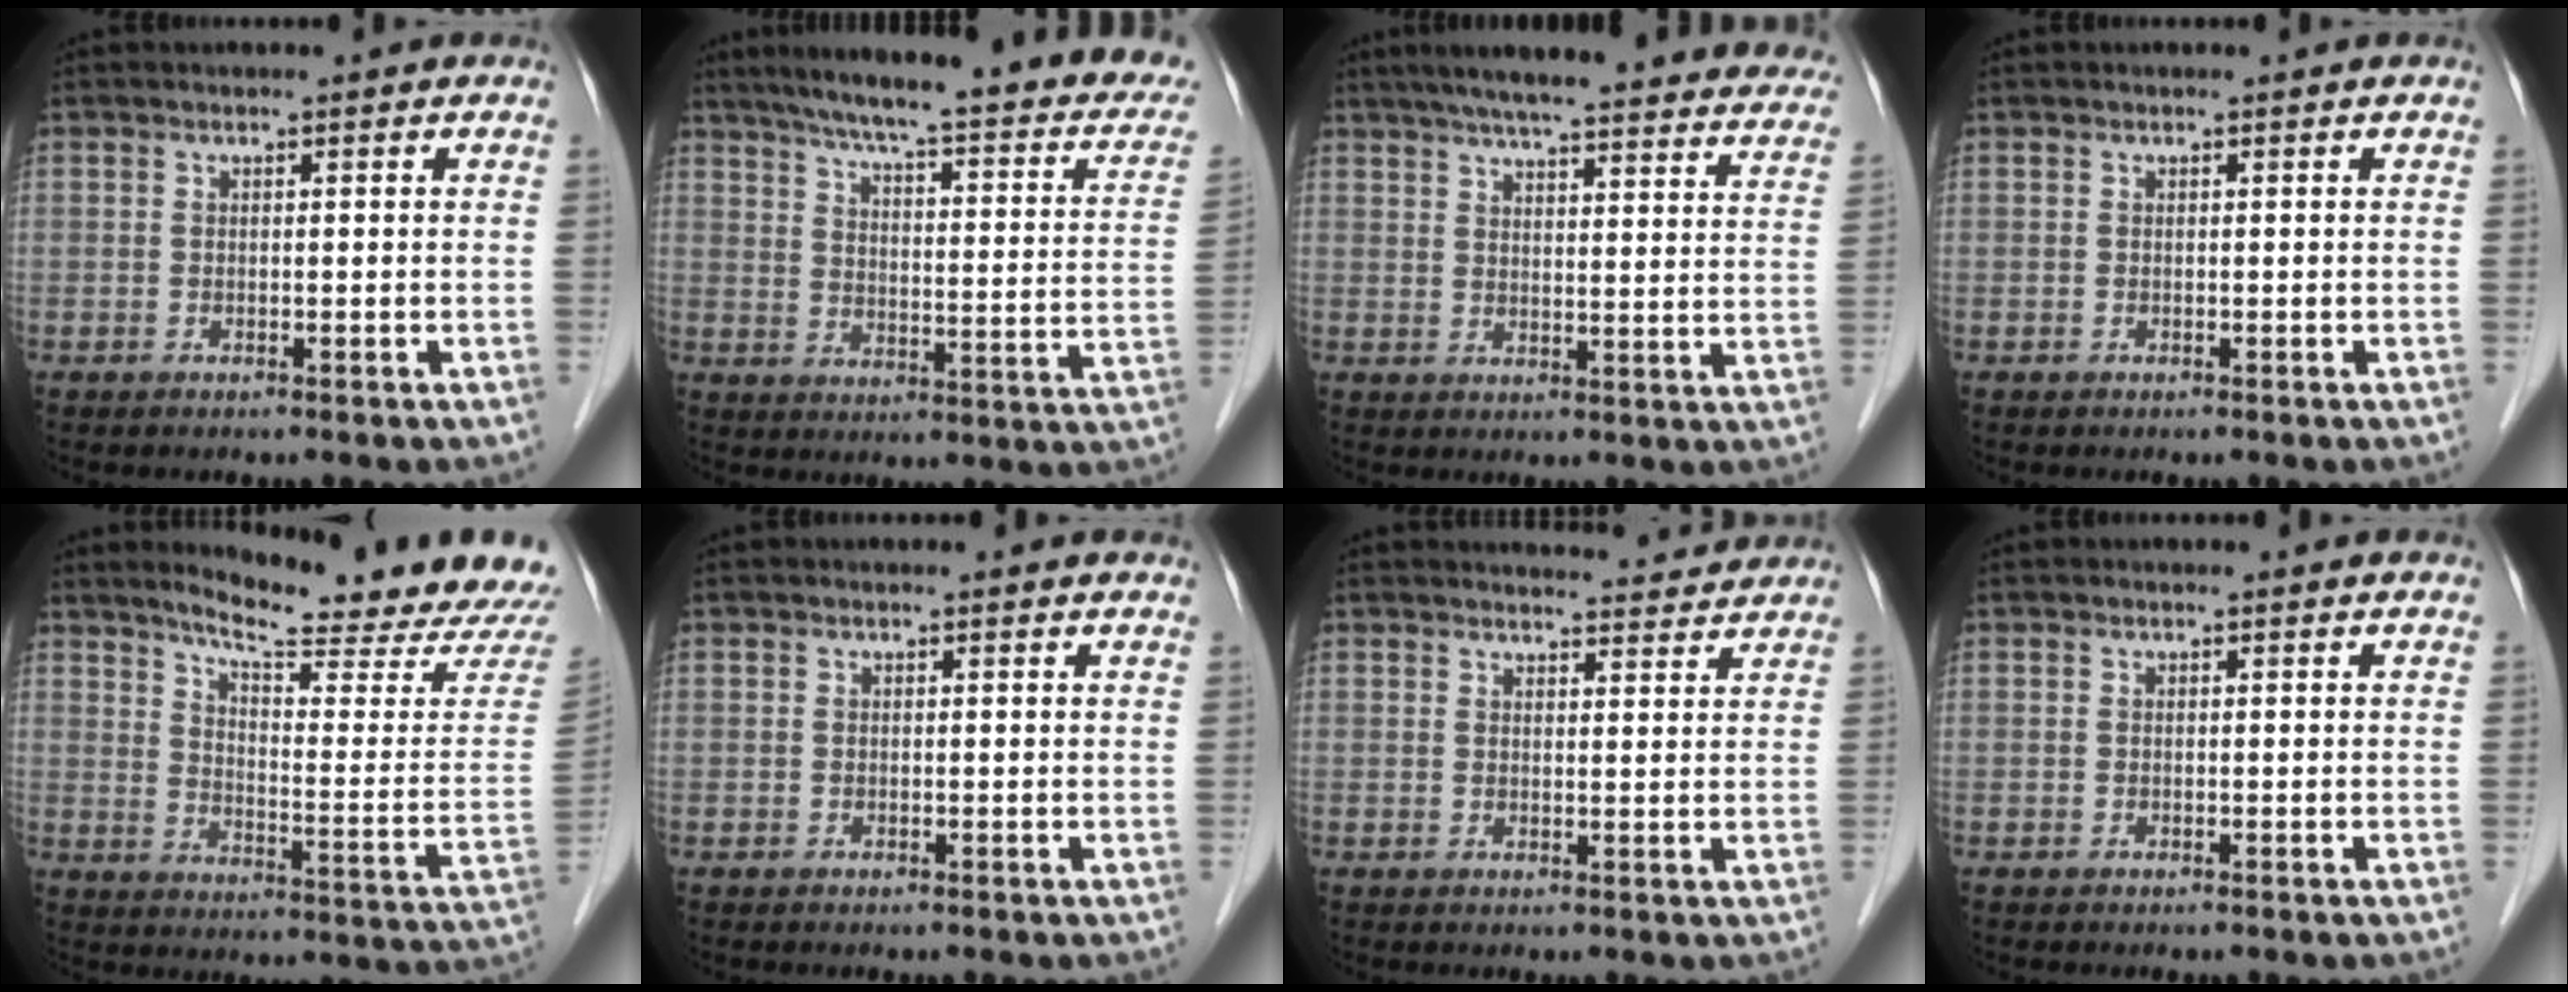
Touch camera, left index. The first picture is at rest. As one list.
[{"total": 26.4, "force": [21.2, 3.3, 15.2], "torque": [-0.215, -0.019, 0.260]}, {"total": 30.5, "force": [27.0, 4.0, 13.7], "torque": [-0.197, -0.029, 0.321]}, {"total": 0.0}, {"total": 18.2, "force": [16.7, -0.5, 7.3], "torque": [-0.113, -0.084, 0.213]}, {"total": 1.0, "force": [0.9, 0.1, 0.3], "torque": [-0.013, 0.002, 0.004]}, {"total": 7.2, "force": [7.1, 0.8, 1.0], "torque": [-0.009, 0.006, 0.075]}, {"total": 0.0}]